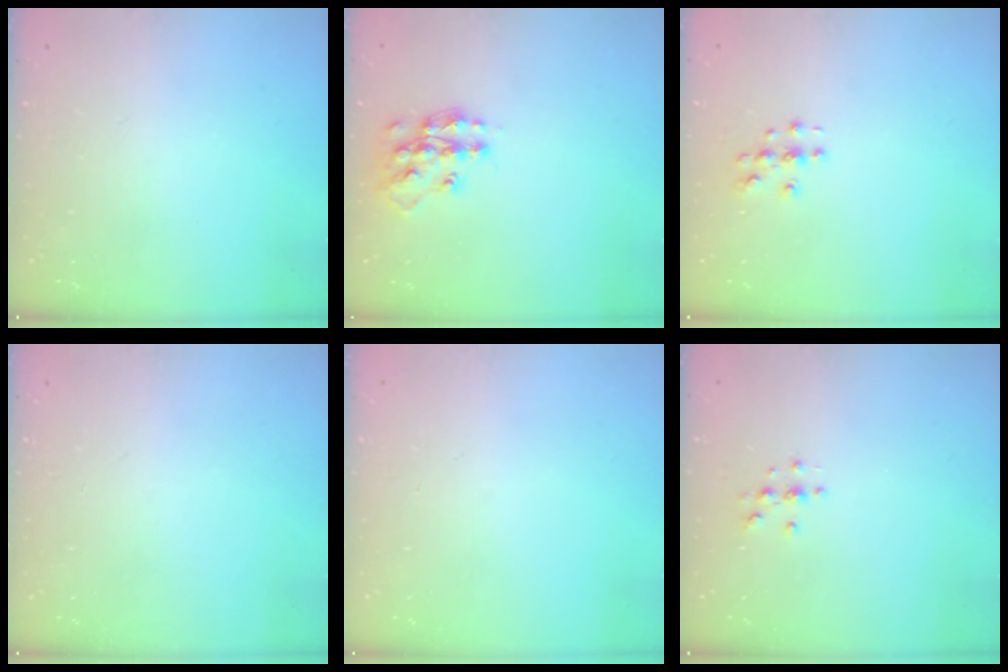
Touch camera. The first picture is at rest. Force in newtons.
{"total": 13.2, "press": 13.1, "slide": 0.9}
{"total": 3.9, "press": 3.9, "slide": 0.5}
{"total": 0.0}
{"total": 0.0}
{"total": 3.0, "press": 3.0, "slide": 0.4}